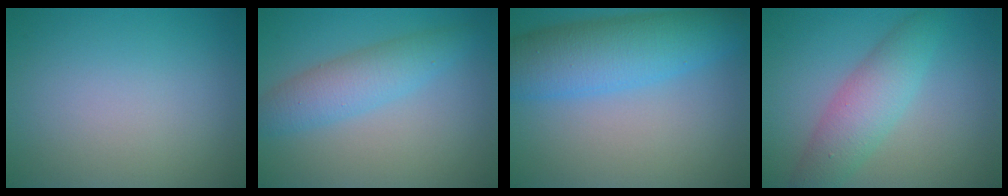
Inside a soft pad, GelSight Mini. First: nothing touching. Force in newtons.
{"total": 3.9, "press": 3.9, "slide": 0.1}
{"total": 7.5, "press": 7.5, "slide": 0.2}
{"total": 4.5, "press": 4.5, "slide": 0.0}